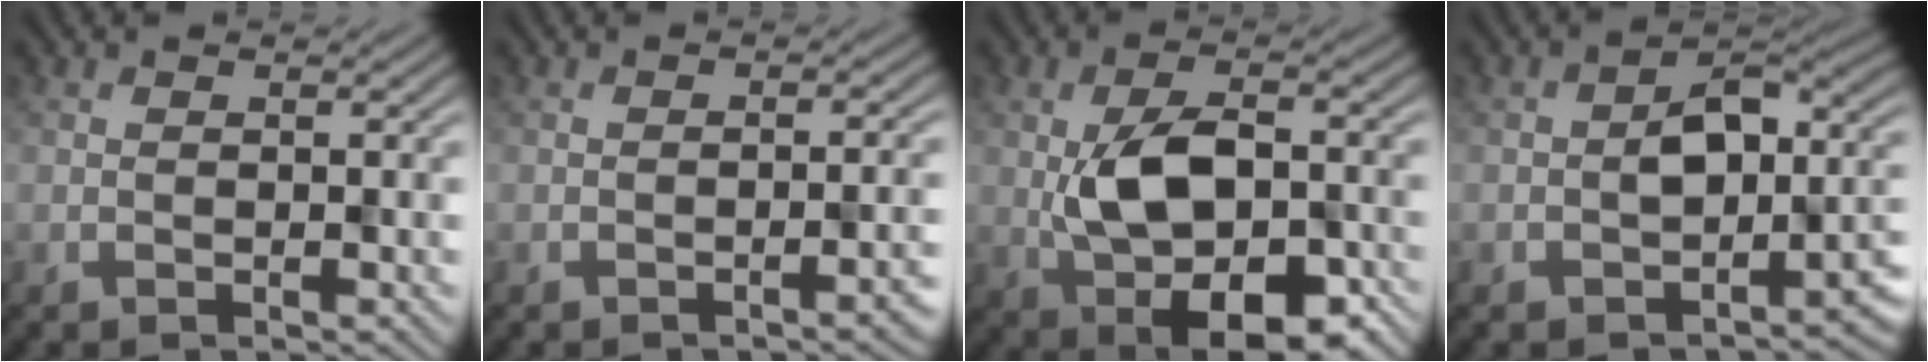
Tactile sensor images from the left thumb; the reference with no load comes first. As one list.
[{"total": 2.5, "force": [-1.4, 0.6, 2.0], "torque": [-0.024, 0.006, -0.024]}, {"total": 12.3, "force": [-2.7, 6.5, 10.1], "torque": [-0.188, -0.015, -0.044]}, {"total": 8.4, "force": [-1.5, 5.1, 6.5], "torque": [-0.082, 0.000, -0.032]}]